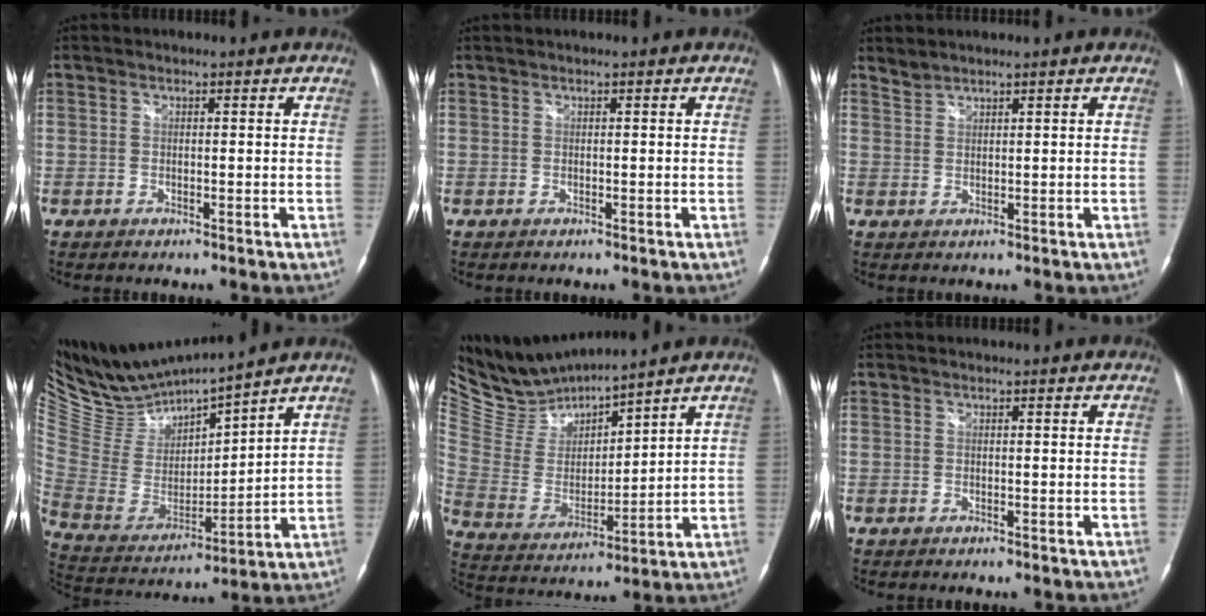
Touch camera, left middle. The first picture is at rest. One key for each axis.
{"total": 0.0}
{"total": 1.5, "fx": 1.5, "fy": -0.1, "fz": -0.1, "tx": -0.003, "ty": 0.006, "tz": 0.034}
{"total": 14.0, "fx": 13.7, "fy": 0.2, "fz": 3.1, "tx": -0.079, "ty": -0.014, "tz": 0.282}
{"total": 9.6, "fx": 9.6, "fy": 0.1, "fz": 0.6, "tx": -0.045, "ty": 0.001, "tz": 0.215}
{"total": 0.0}